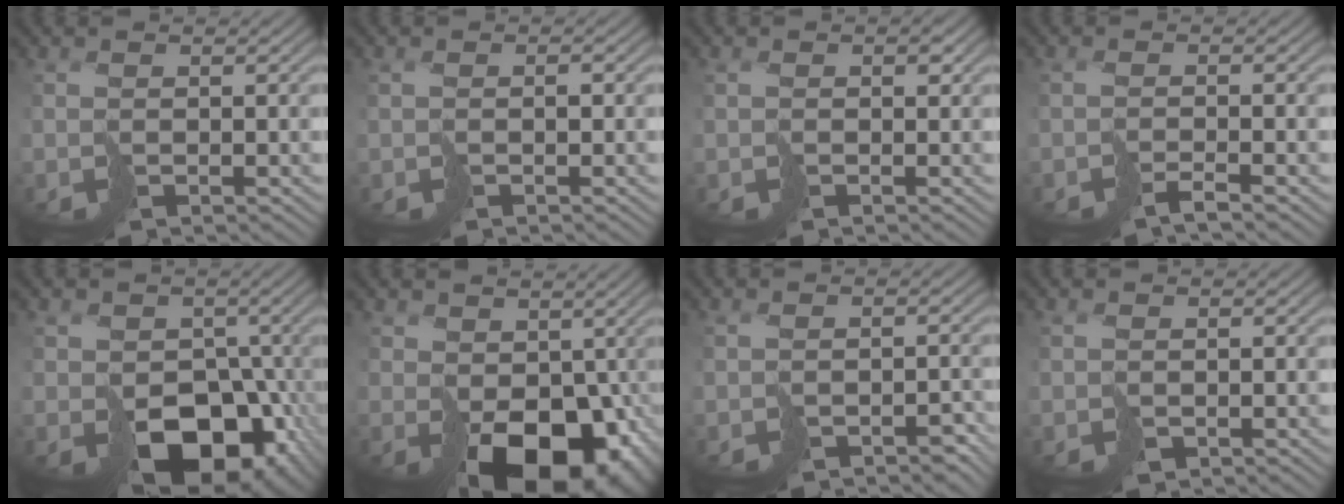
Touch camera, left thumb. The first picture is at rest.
{"total": 0.9, "force": [-0.1, 0.5, 0.8], "torque": [-0.010, 0.002, -0.002]}
{"total": 1.4, "force": [0.4, 0.9, 0.9], "torque": [-0.015, 0.000, 0.005]}
{"total": 1.9, "force": [-1.5, -0.1, 1.2], "torque": [-0.021, 0.002, -0.036]}
{"total": 14.1, "force": [-4.4, 9.8, 9.1], "torque": [-0.130, -0.032, -0.067]}
{"total": 16.5, "force": [-2.9, 11.1, 11.8], "torque": [-0.187, -0.056, -0.015]}
{"total": 2.5, "force": [-1.7, 1.3, 1.3], "torque": [-0.016, -0.006, -0.025]}
{"total": 0.7, "force": [-0.1, 0.6, 0.4], "torque": [-0.010, -0.002, 0.000]}